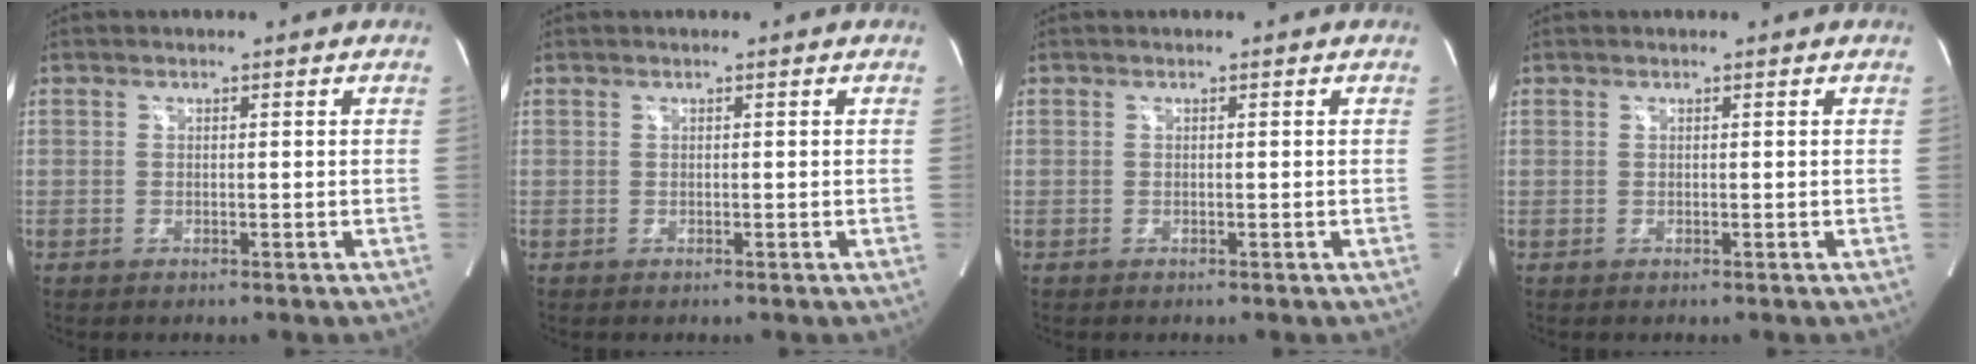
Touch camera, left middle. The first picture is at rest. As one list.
[{"total": 0.0}, {"total": 0.0}, {"total": 0.0}]